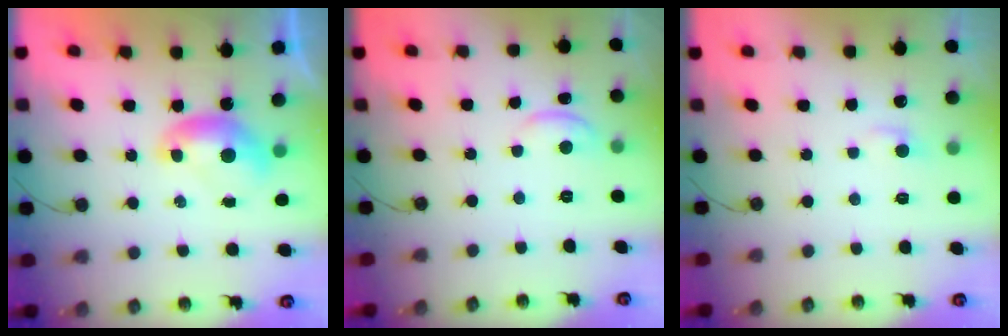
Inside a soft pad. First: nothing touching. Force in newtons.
{"total": 0.5, "press": 0.1, "slide": 0.5}
{"total": 1.3, "press": 1.2, "slide": 0.5}